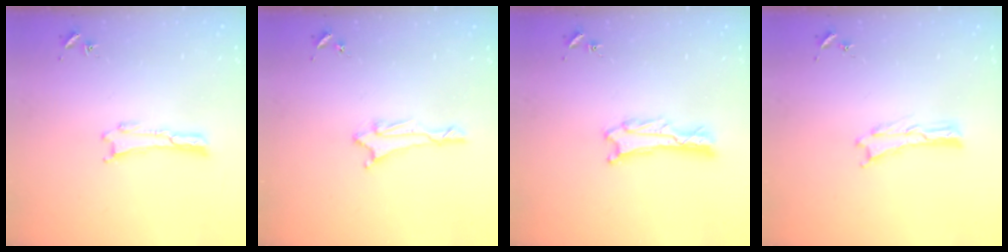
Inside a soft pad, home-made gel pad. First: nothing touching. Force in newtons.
{"total": 1.9, "press": 1.9, "slide": 0.5}
{"total": 1.4, "press": 1.4, "slide": 0.0}
{"total": 0.0}